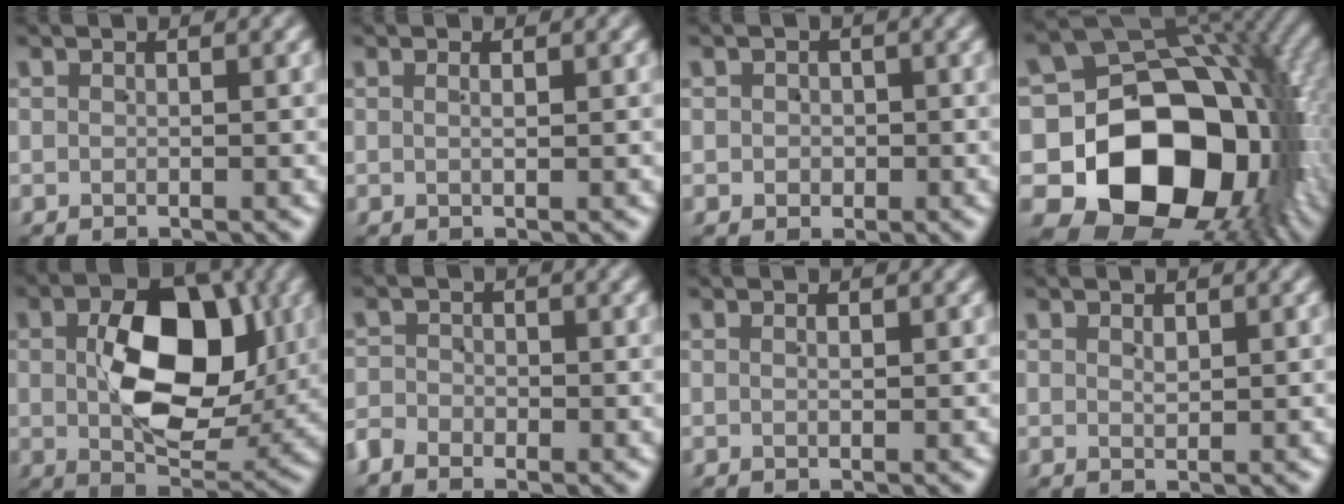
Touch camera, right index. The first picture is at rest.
{"total": 0.6, "force": [0.0, -0.1, 0.6], "torque": [-0.009, -0.002, 0.000]}
{"total": 1.5, "force": [-0.3, 1.4, 0.3], "torque": [0.002, -0.003, -0.002]}
{"total": 29.7, "force": [-3.7, 21.3, 20.3], "torque": [-0.365, -0.091, -0.036]}
{"total": 10.5, "force": [1.4, 6.3, 8.3], "torque": [-0.128, -0.008, 0.026]}
{"total": 2.1, "force": [-1.7, 1.3, -0.1], "torque": [0.007, -0.001, -0.038]}
{"total": 0.0}
{"total": 0.7, "force": [0.4, 0.3, 0.5], "torque": [-0.008, -0.003, 0.010]}